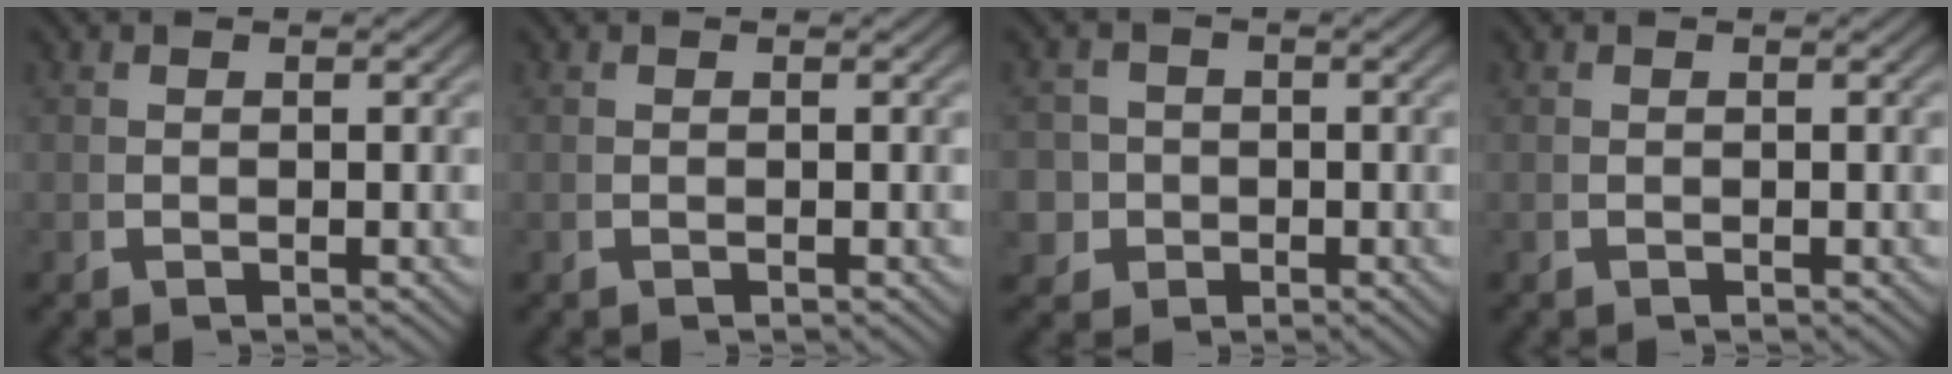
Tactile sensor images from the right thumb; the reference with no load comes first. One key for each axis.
{"total": 0.0}
{"total": 6.1, "fx": -1.3, "fy": 5.7, "fz": 1.9, "tx": -0.047, "ty": -0.023, "tz": -0.018}
{"total": 0.0}